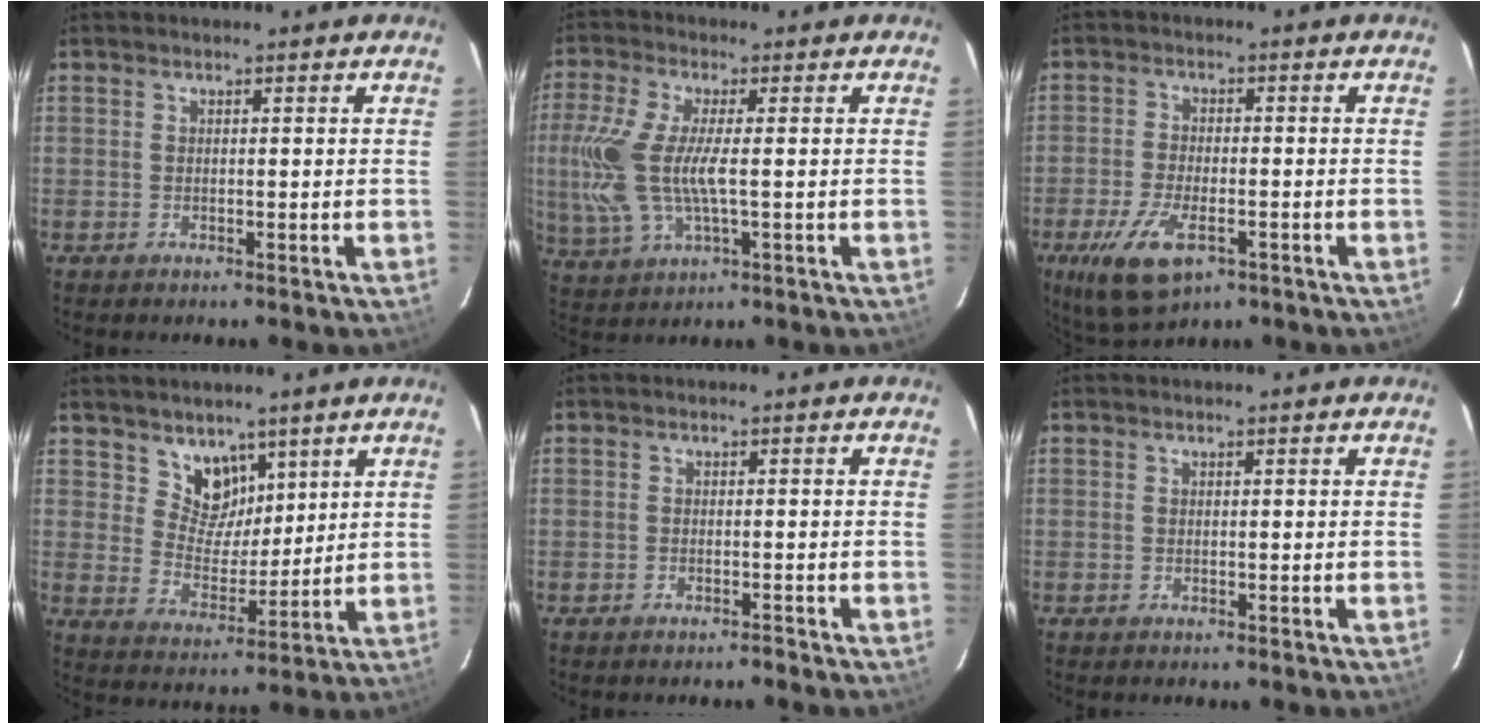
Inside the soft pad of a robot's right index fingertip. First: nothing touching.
{"total": 12.3, "force": [-0.5, 4.1, 11.6], "torque": [-0.252, -0.007, -0.003]}
{"total": 10.5, "force": [-5.2, 4.6, 7.9], "torque": [-0.179, -0.028, -0.092]}
{"total": 7.5, "force": [5.1, 5.1, 1.9], "torque": [-0.021, -0.007, 0.099]}
{"total": 1.0, "force": [-0.9, 0.1, 0.1], "torque": [-0.006, 0.002, -0.015]}
{"total": 0.0}